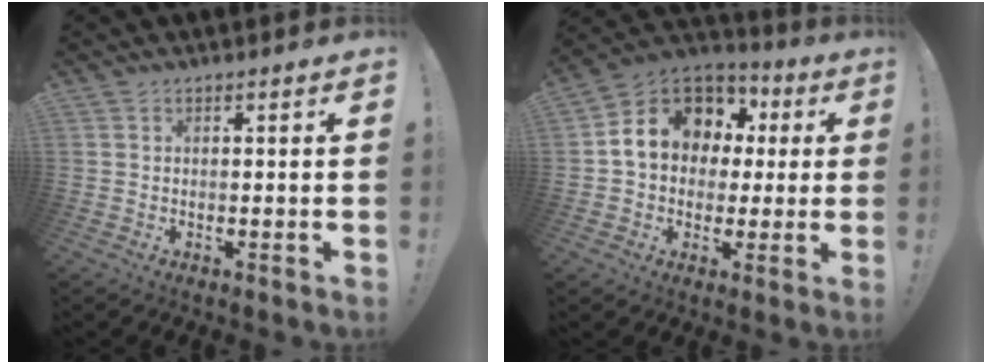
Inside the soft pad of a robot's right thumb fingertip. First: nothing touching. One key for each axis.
{"total": 14.7, "fx": 3.9, "fy": 11.9, "fz": 7.7, "tx": -0.109, "ty": -0.011, "tz": 0.078}